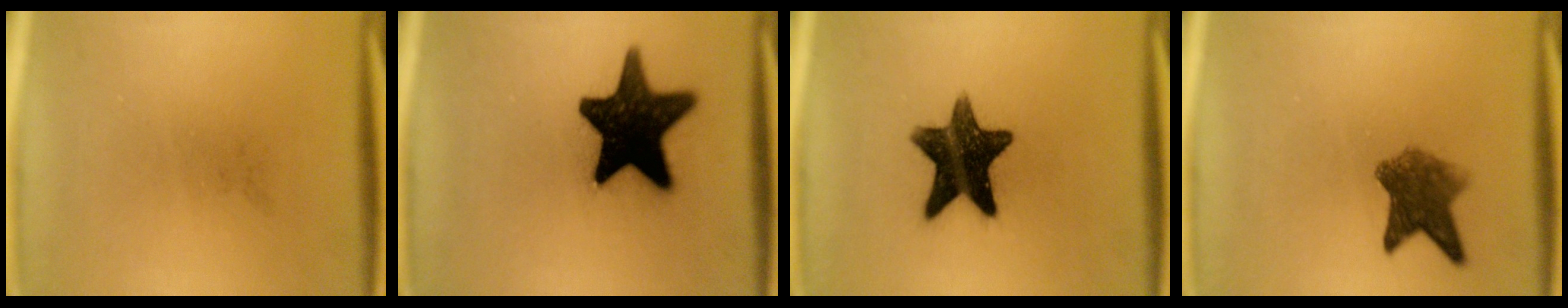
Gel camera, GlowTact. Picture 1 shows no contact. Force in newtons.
{"total": 18.5}
{"total": 13.7}
{"total": 6.3}